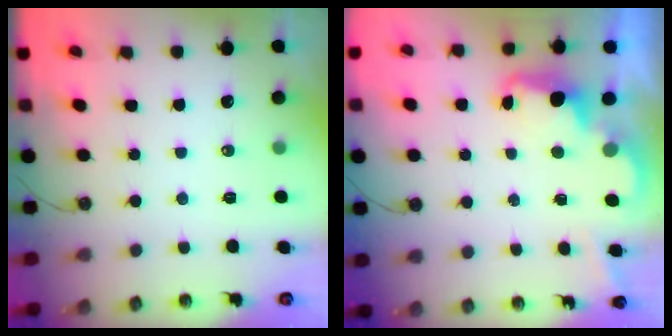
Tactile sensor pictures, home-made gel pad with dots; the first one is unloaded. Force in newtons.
{"total": 2.2, "press": 2.2, "slide": 0.5}